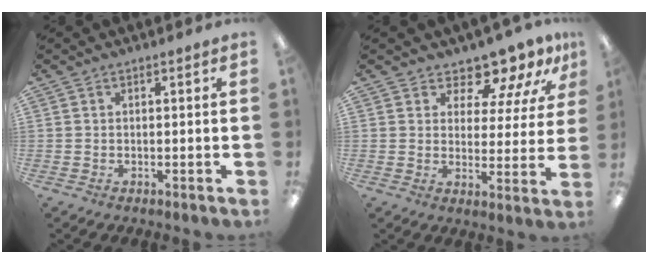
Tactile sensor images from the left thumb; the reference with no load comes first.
{"total": 10.8, "force": [9.6, 3.7, 3.2], "torque": [-0.057, -0.073, 0.178]}